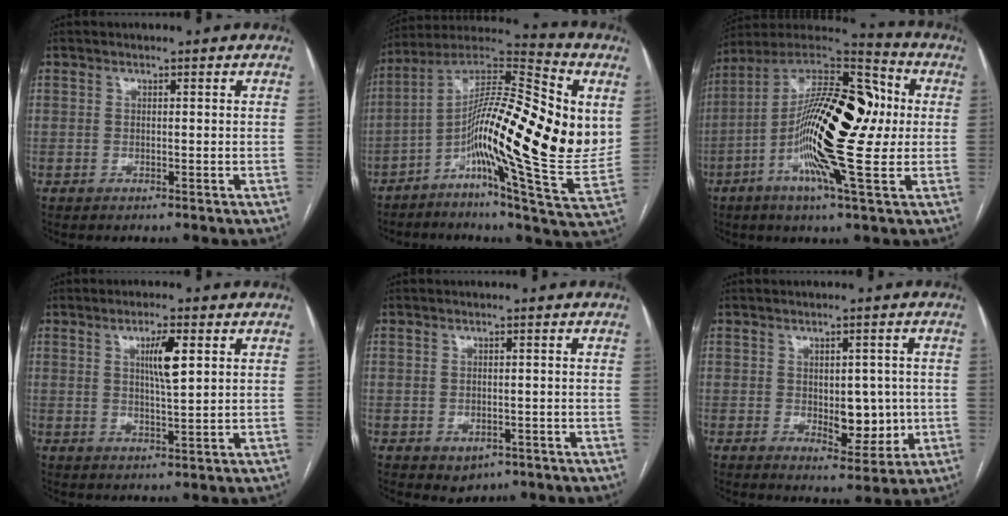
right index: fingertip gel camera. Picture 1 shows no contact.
{"total": 24.5, "force": [1.0, 4.4, 24.1], "torque": [-0.372, 0.033, 0.002]}
{"total": 23.1, "force": [-0.8, 5.1, 22.5], "torque": [-0.404, 0.025, -0.023]}
{"total": 4.9, "force": [1.7, 0.5, 4.6], "torque": [-0.081, -0.001, 0.029]}
{"total": 2.6, "force": [-1.3, 2.0, 1.2], "torque": [-0.014, 0.000, -0.005]}
{"total": 7.0, "force": [-0.5, 3.7, 5.9], "torque": [-0.071, -0.001, 0.005]}